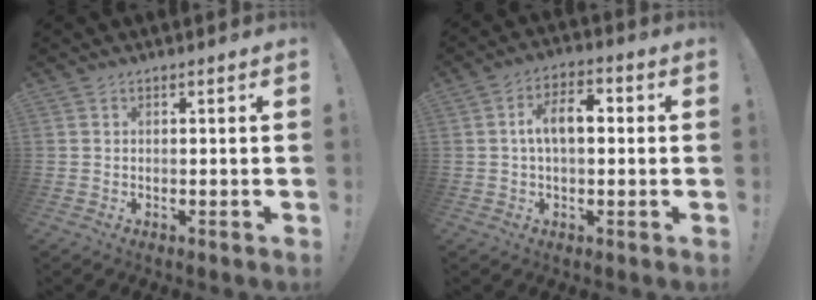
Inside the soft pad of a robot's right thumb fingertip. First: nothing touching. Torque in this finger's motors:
{"motor_torque": [0.94, 1.74, 0.49, -0.05, 0.26]}